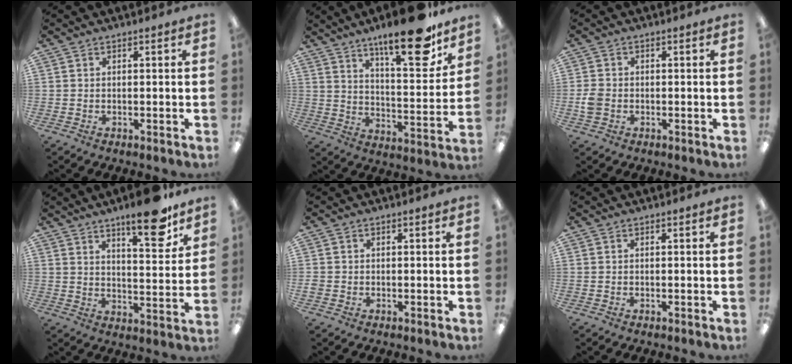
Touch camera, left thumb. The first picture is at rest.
{"total": 19.4, "force": [14.2, 5.1, 12.2], "torque": [-0.181, -0.092, 0.228]}
{"total": 3.3, "force": [-0.9, 2.6, 1.8], "torque": [-0.036, 0.004, -0.017]}
{"total": 14.0, "force": [9.9, 3.9, 9.1], "torque": [-0.110, -0.065, 0.158]}
{"total": 1.0, "force": [-0.3, 0.9, 0.4], "torque": [-0.006, 0.002, -0.005]}
{"total": 0.0}